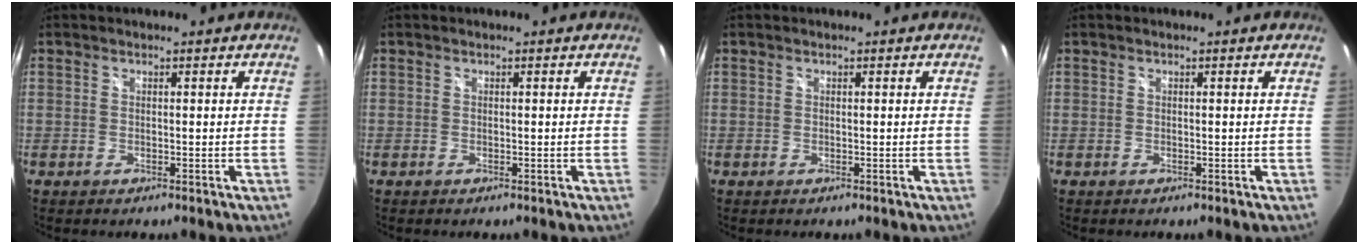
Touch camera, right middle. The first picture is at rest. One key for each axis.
{"total": 0.0}
{"total": 0.0}
{"total": 0.0}